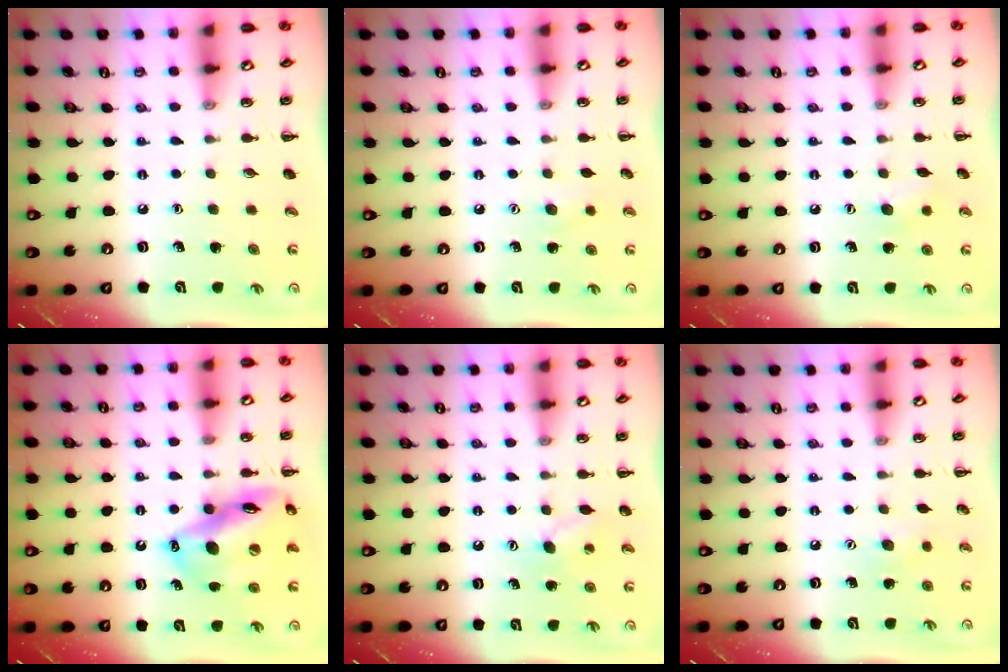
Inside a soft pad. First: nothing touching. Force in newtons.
{"total": 5.4, "press": 5.3, "slide": 1.0}
{"total": 5.6, "press": 5.5, "slide": 1.4}
{"total": 16.4, "press": 15.8, "slide": 4.6}
{"total": 7.2, "press": 7.1, "slide": 1.2}
{"total": 6.3, "press": 6.1, "slide": 1.5}